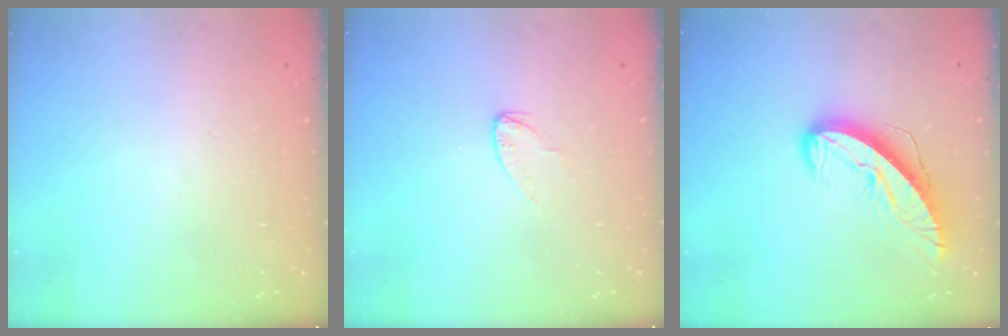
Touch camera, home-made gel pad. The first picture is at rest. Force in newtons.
{"total": 2.1, "press": 2.1, "slide": 0.2}
{"total": 10.7, "press": 10.6, "slide": 1.3}